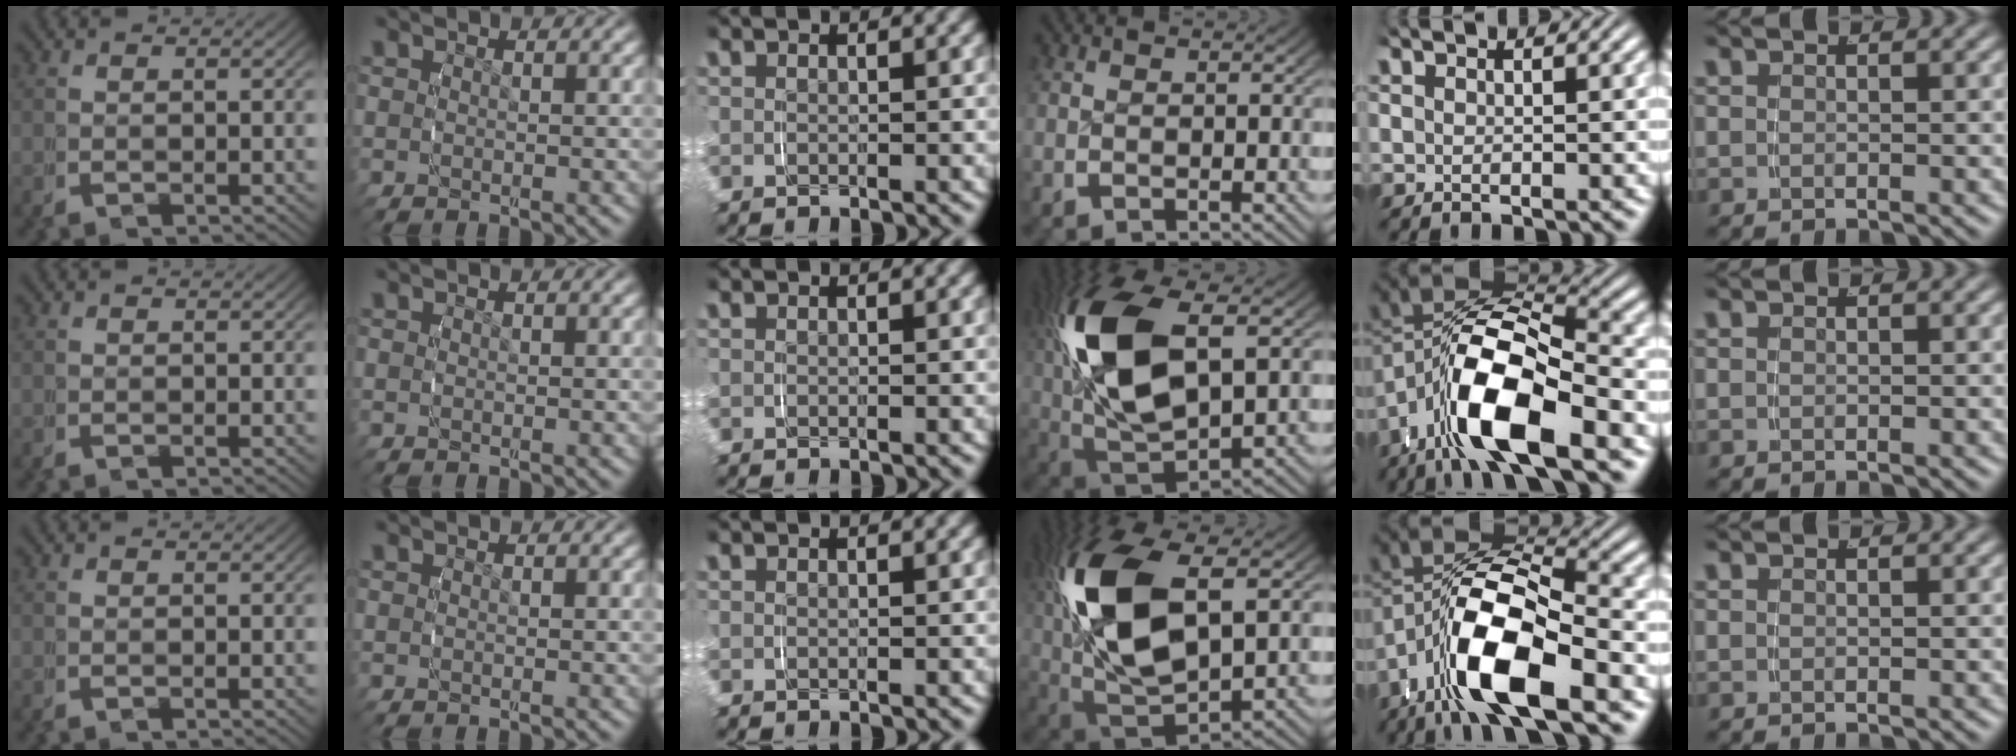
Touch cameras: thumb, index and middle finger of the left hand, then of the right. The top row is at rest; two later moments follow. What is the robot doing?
{"motion": "grasp_and_lifting", "object": "fork"}